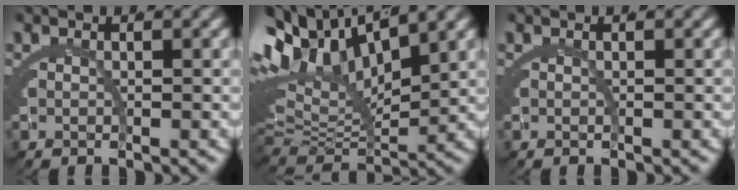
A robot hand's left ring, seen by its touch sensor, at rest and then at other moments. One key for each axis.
{"total": 14.4, "fx": 4.7, "fy": 9.3, "fz": 9.9, "tx": -0.204, "ty": -0.001, "tz": 0.077}
{"total": 0.0}